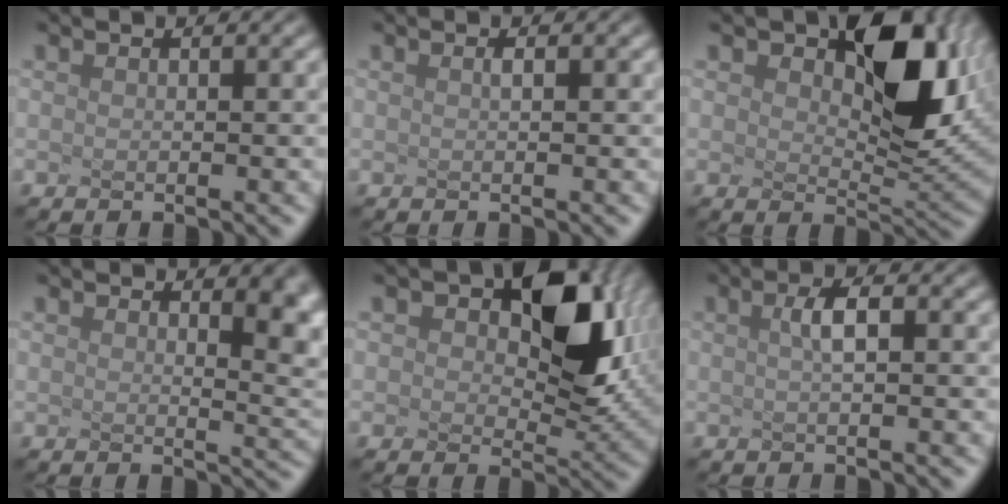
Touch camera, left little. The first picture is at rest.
{"total": 0.6, "force": [-0.5, -0.3, 0.0], "torque": [-0.008, -0.008, 0.006]}
{"total": 7.0, "force": [1.9, 3.3, 5.8], "torque": [-0.114, -0.013, 0.069]}
{"total": 6.5, "force": [3.5, 2.3, 4.9], "torque": [-0.047, 0.031, 0.061]}
{"total": 7.6, "force": [1.6, 4.3, 6.0], "torque": [-0.122, -0.014, 0.068]}
{"total": 1.4, "force": [-1.0, -0.6, 0.8], "torque": [-0.040, -0.002, 0.017]}